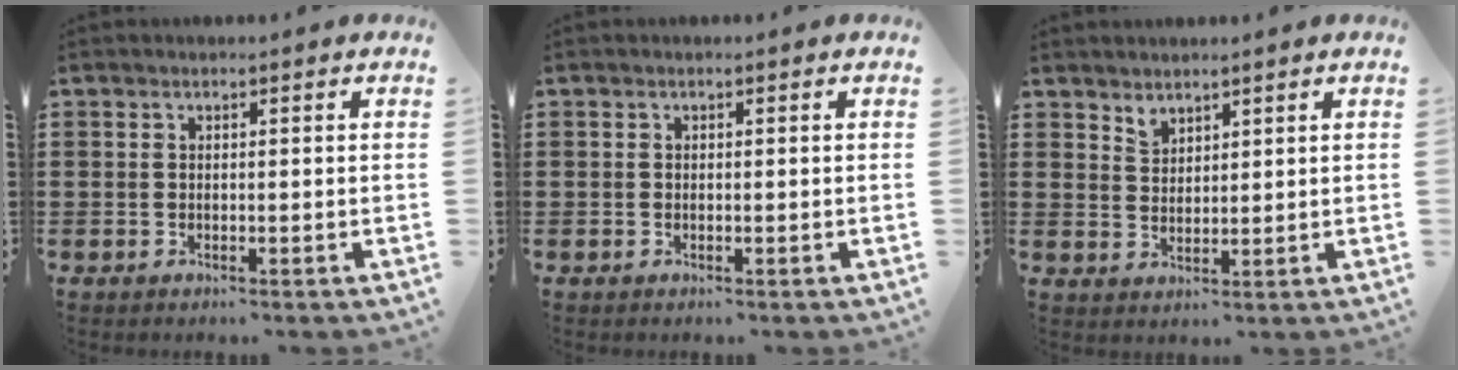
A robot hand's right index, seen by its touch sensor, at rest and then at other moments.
{"total": 0.0}
{"total": 2.3, "force": [2.0, 1.1, 0.1], "torque": [-0.007, 0.003, 0.040]}